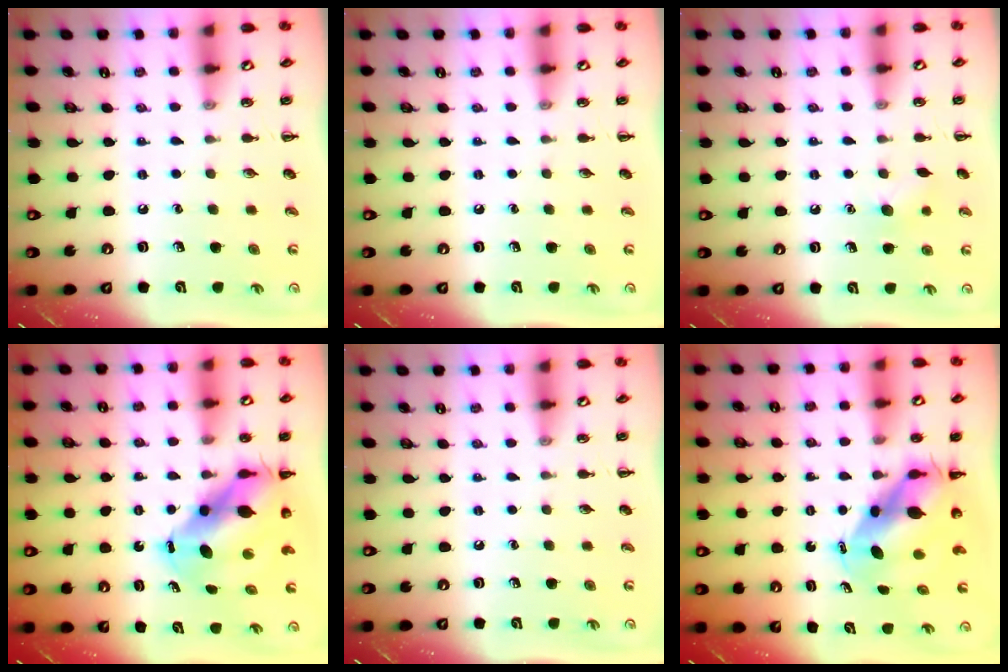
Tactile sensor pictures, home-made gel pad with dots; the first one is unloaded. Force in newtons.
{"total": 0.0}
{"total": 6.7, "press": 6.5, "slide": 1.3}
{"total": 8.8, "press": 8.6, "slide": 1.9}
{"total": 0.0}
{"total": 8.0, "press": 7.7, "slide": 2.0}